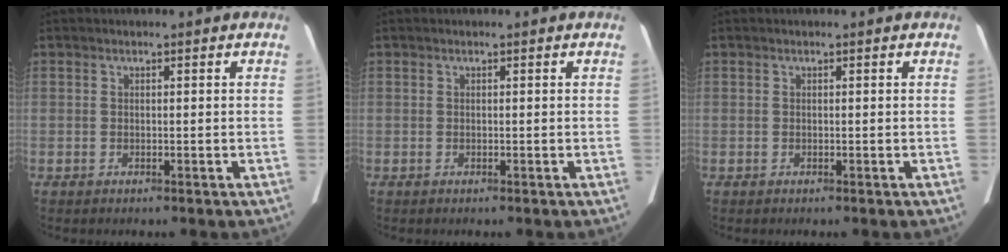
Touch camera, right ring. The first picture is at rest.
{"total": 0.0}
{"total": 0.0}